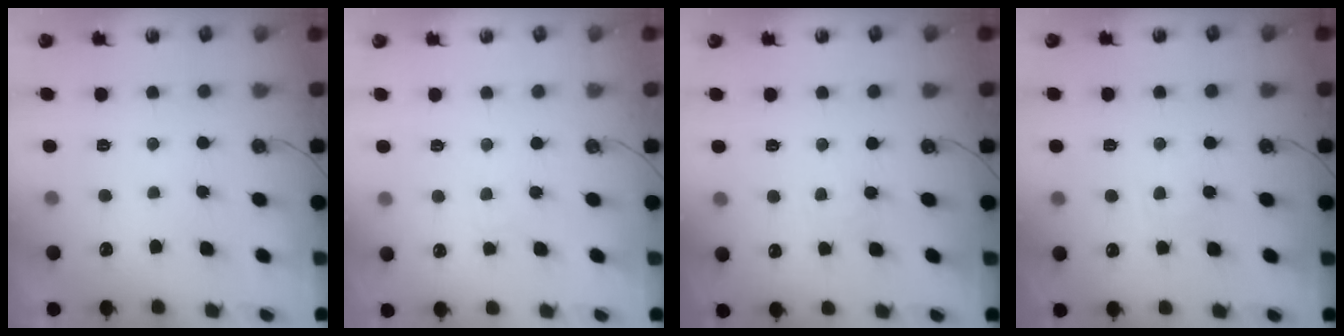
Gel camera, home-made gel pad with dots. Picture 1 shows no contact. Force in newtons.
{"total": 2.1, "press": 2.1, "slide": 0.4}
{"total": 2.4, "press": 2.4, "slide": 0.3}
{"total": 3.1, "press": 3.1, "slide": 0.5}